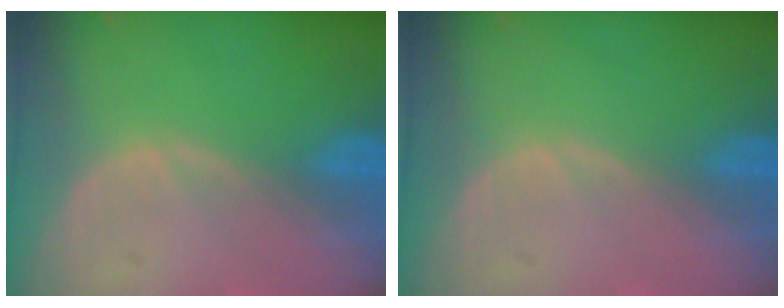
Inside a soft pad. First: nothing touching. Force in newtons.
{"total": 0.0}